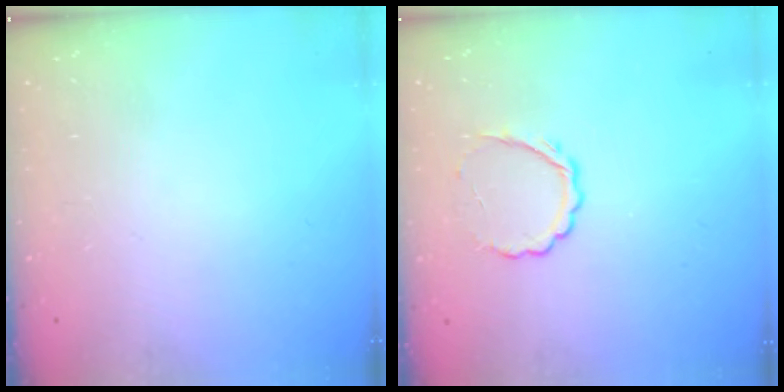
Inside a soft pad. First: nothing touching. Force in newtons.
{"total": 4.8, "press": 4.6, "slide": 1.0}